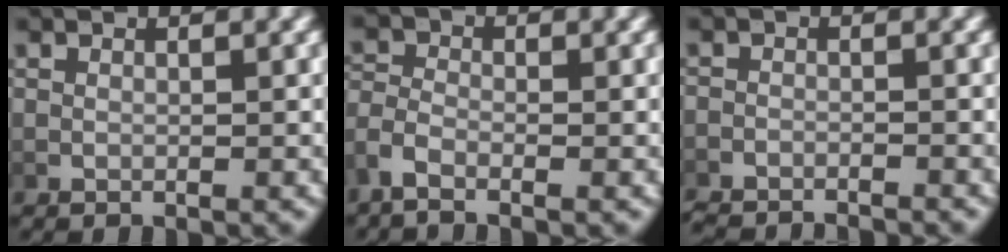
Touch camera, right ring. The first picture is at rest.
{"total": 2.0, "force": [-1.1, 1.2, 1.3], "torque": [-0.035, -0.011, -0.020]}
{"total": 3.6, "force": [-3.6, 0.7, 0.2], "torque": [0.000, -0.012, -0.057]}